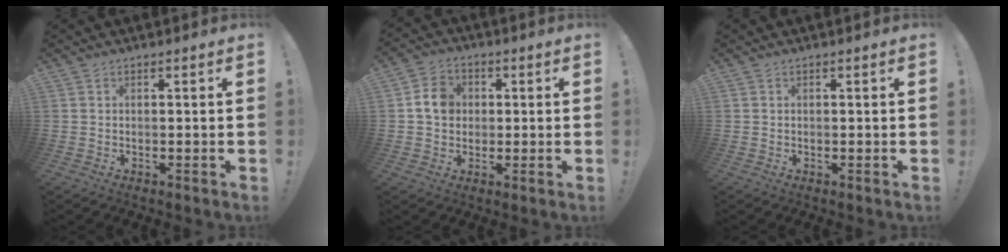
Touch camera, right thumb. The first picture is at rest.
{"total": 8.2, "force": [1.3, 7.0, 4.0], "torque": [-0.053, 0.009, 0.029]}
{"total": 0.0}